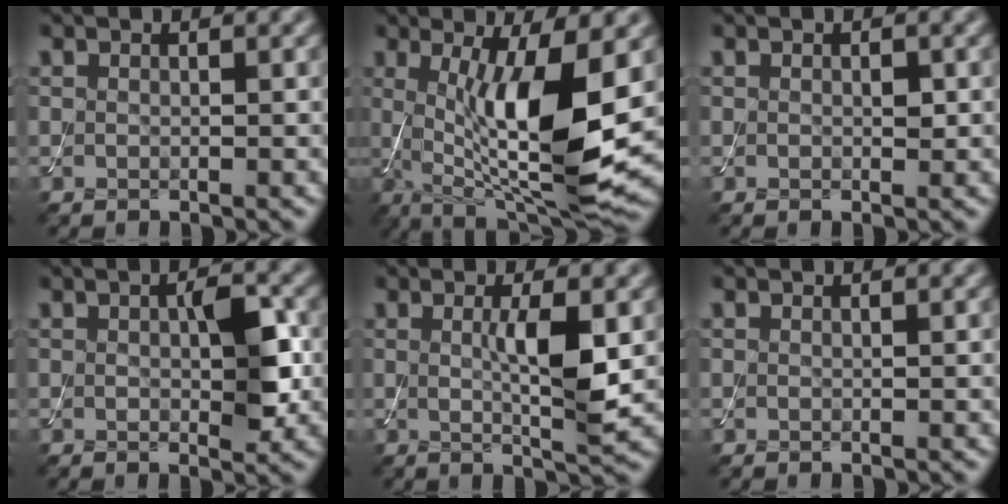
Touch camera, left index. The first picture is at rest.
{"total": 11.3, "force": [0.3, 3.0, 10.9], "torque": [-0.176, -0.017, 0.014]}
{"total": 0.8, "force": [0.1, 0.4, 0.6], "torque": [-0.008, -0.001, 0.001]}
{"total": 4.0, "force": [0.2, 1.7, 3.6], "torque": [-0.059, -0.001, 0.003]}
{"total": 4.3, "force": [0.3, 0.7, 4.2], "torque": [-0.074, -0.007, 0.008]}
{"total": 0.0}